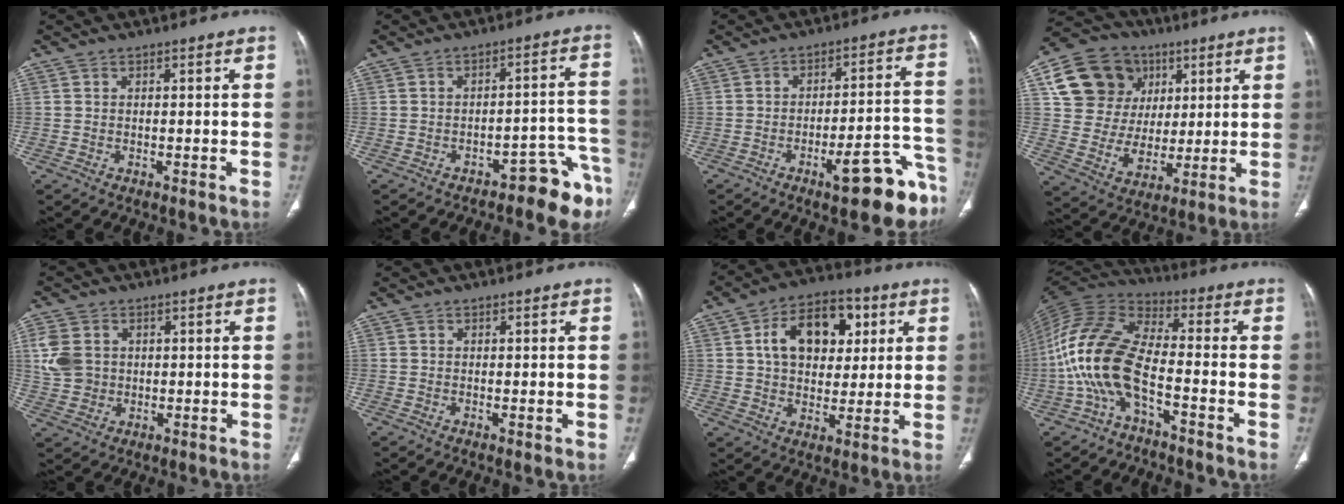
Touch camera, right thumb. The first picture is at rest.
{"total": 8.8, "force": [-7.2, 3.2, 3.9], "torque": [-0.003, 0.098, -0.100]}
{"total": 14.7, "force": [-8.0, 4.0, 11.6], "torque": [-0.094, 0.073, -0.103]}
{"total": 17.2, "force": [5.9, 14.9, 6.3], "torque": [-0.083, 0.010, 0.112]}
{"total": 6.8, "force": [1.4, 5.6, 3.7], "torque": [-0.067, -0.002, 0.033]}
{"total": 0.5, "force": [0.0, 0.2, 0.5], "torque": [-0.010, -0.004, 0.000]}
{"total": 15.0, "force": [4.2, 10.2, 10.1], "torque": [-0.118, 0.004, 0.066]}
{"total": 14.6, "force": [-4.9, 6.4, 12.1], "torque": [-0.263, 0.059, -0.104]}